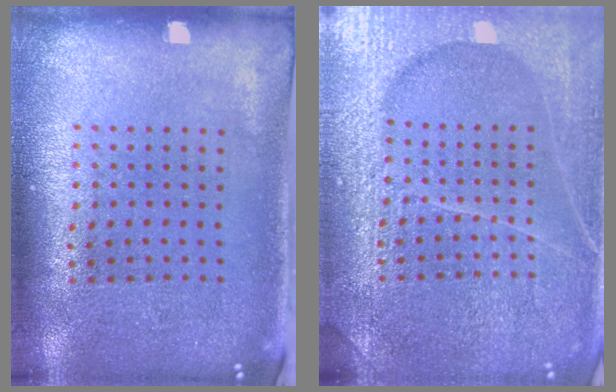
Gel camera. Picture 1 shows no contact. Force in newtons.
{"total": 6.7, "press": 6.6, "slide": 0.9}